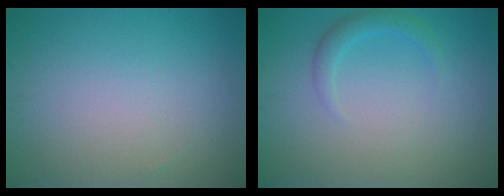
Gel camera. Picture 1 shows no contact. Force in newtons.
{"total": 1.7, "press": 1.7, "slide": 0.2}